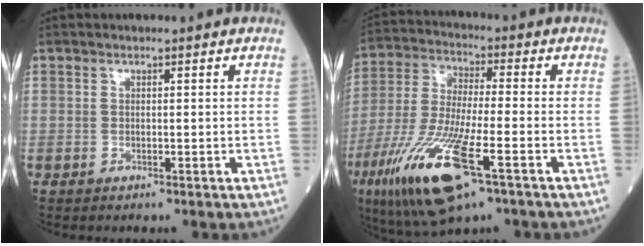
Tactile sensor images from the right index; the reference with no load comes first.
{"total": 17.1, "force": [-8.1, 2.9, 14.7], "torque": [-0.326, -0.041, -0.145]}